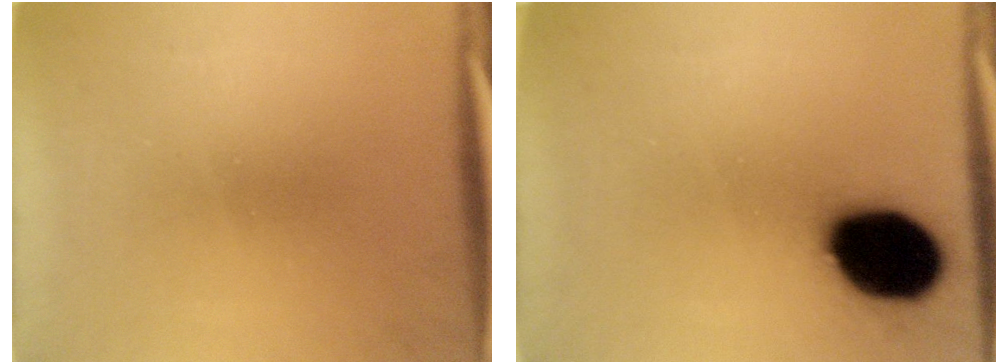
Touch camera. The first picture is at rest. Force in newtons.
{"total": 18.7}